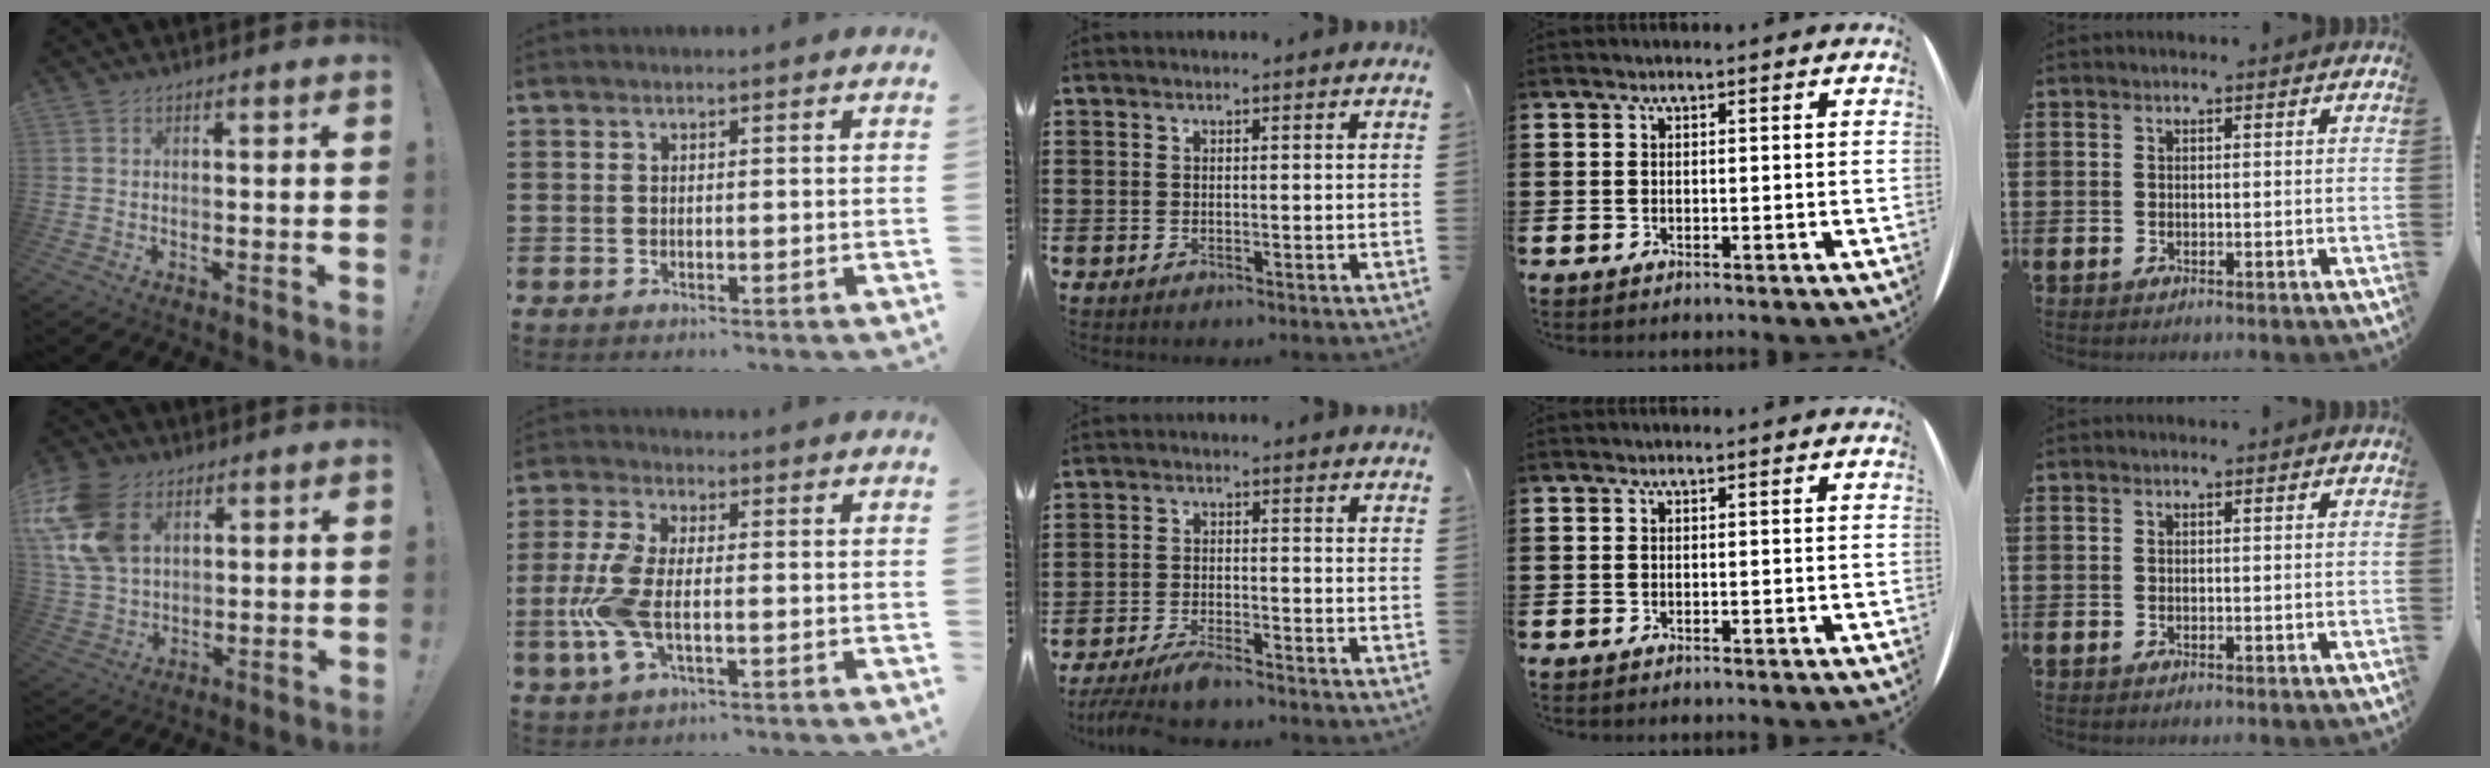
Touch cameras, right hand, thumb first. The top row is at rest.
{"thumb": {"total": 17.1, "force": [6.5, 12.0, 10.4], "torque": [-0.214, -0.022, 0.125]}, "index": {"total": 7.4, "force": [-1.4, 3.3, 6.5], "torque": [-0.170, -0.014, -0.034]}, "middle": {"total": 3.6, "force": [-3.2, 0.2, 1.6], "torque": [-0.042, -0.008, -0.065]}}